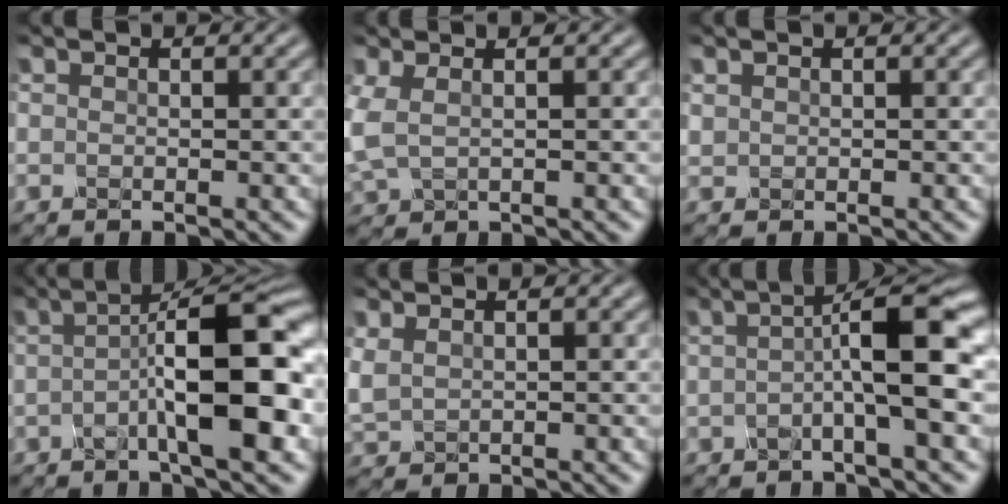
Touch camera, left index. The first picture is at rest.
{"total": 2.6, "force": [0.5, 1.4, 2.2], "torque": [-0.067, 0.000, 0.011]}
{"total": 0.6, "force": [0.4, 0.4, 0.1], "torque": [-0.001, -0.001, 0.011]}
{"total": 9.9, "force": [-1.0, 2.3, 9.6], "torque": [-0.124, 0.016, -0.026]}
{"total": 1.9, "force": [0.9, 1.2, 1.2], "torque": [-0.038, 0.002, 0.024]}
{"total": 7.0, "force": [0.1, 1.3, 6.9], "torque": [-0.101, 0.014, -0.008]}